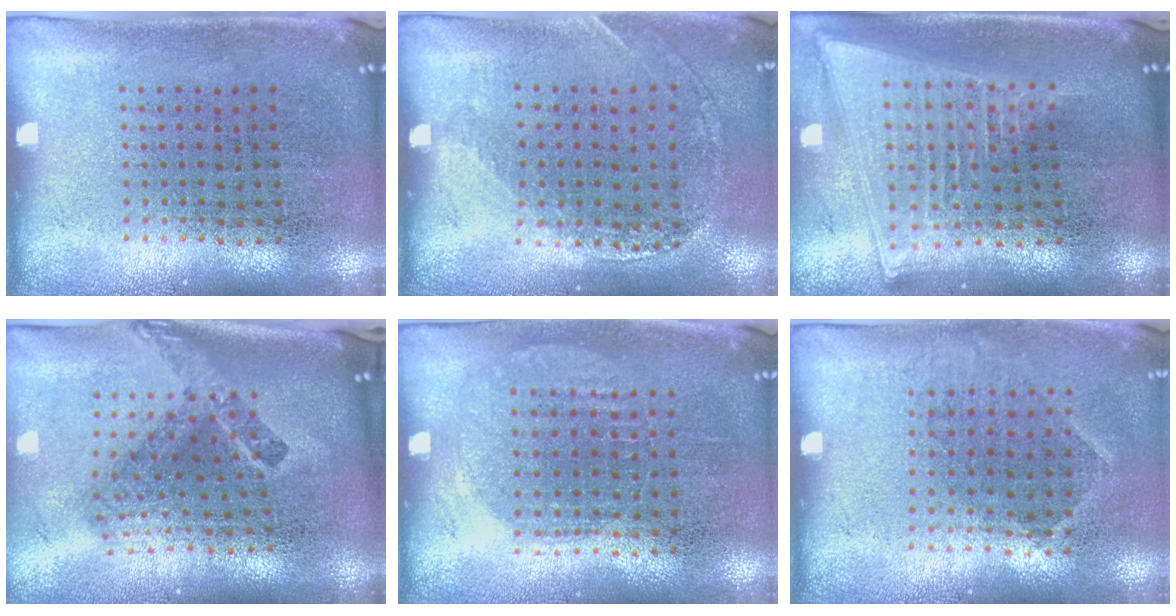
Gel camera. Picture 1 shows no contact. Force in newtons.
{"total": 1.1, "press": 1.1, "slide": 0.4}
{"total": 2.1, "press": 1.8, "slide": 1.1}
{"total": 2.4, "press": 1.5, "slide": 1.9}
{"total": 1.0, "press": 0.9, "slide": 0.4}
{"total": 0.8, "press": 0.7, "slide": 0.5}